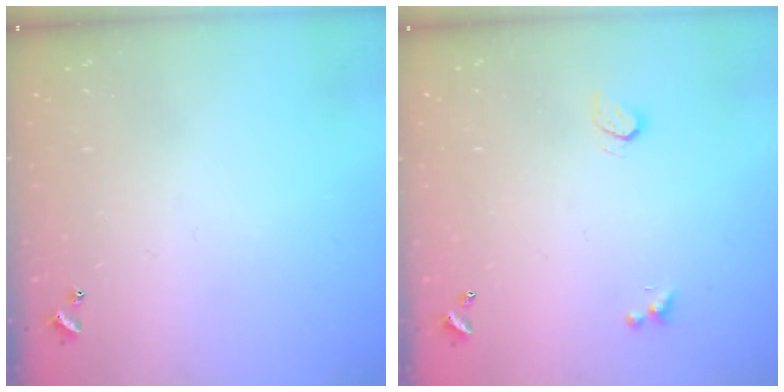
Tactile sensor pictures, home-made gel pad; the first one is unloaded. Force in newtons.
{"total": 0.9, "press": 0.8, "slide": 0.4}